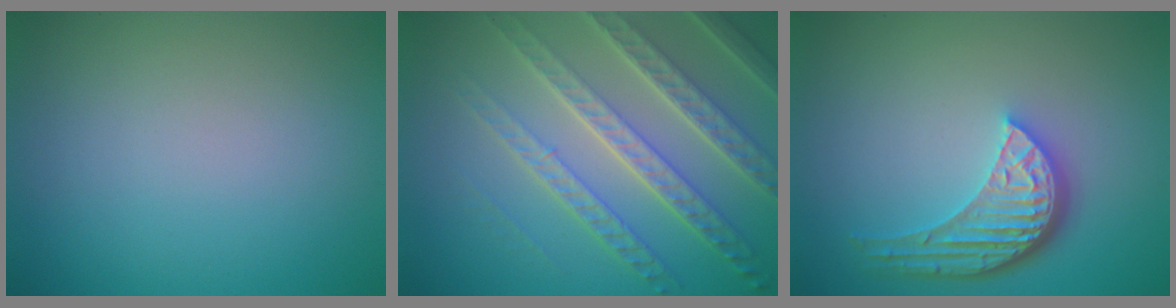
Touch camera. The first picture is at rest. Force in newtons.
{"total": 7.9, "press": 5.3, "slide": 5.9}
{"total": 5.3, "press": 3.9, "slide": 3.5}